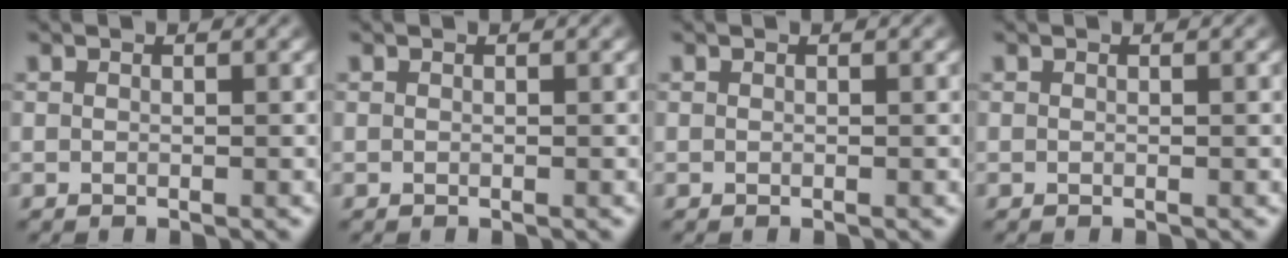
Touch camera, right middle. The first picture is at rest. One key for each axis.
{"total": 0.0}
{"total": 0.0}
{"total": 0.0}